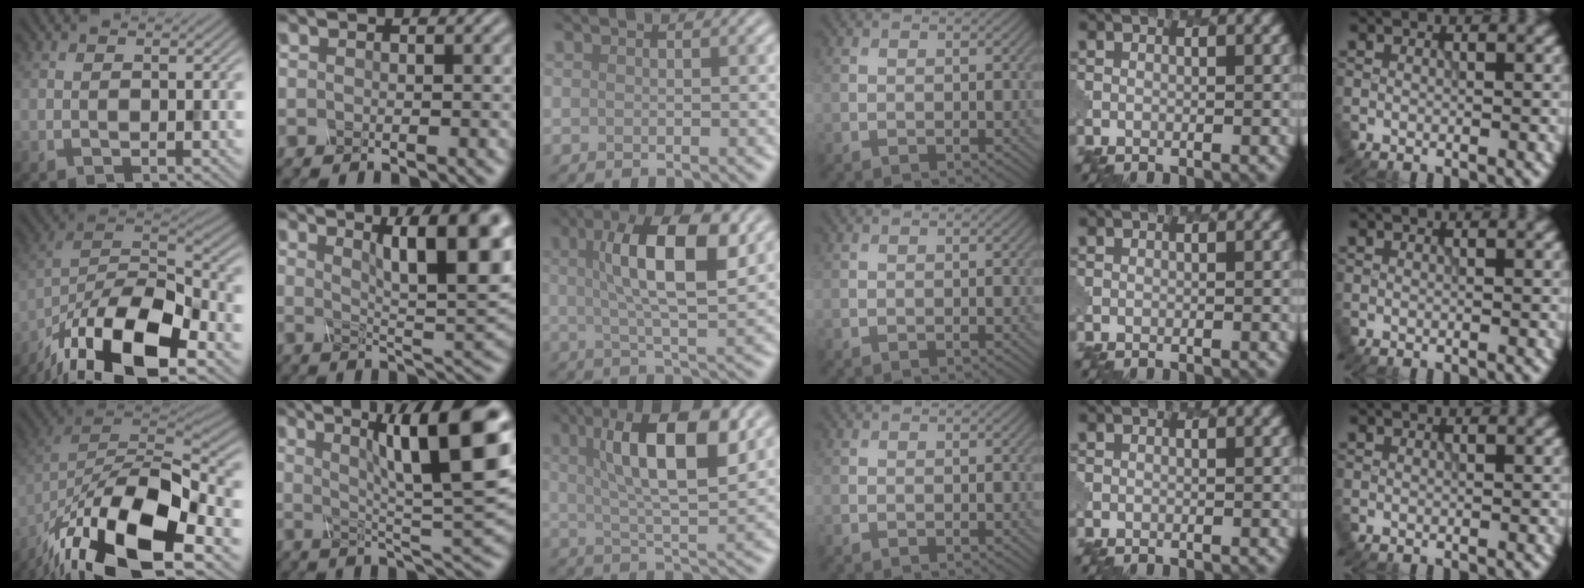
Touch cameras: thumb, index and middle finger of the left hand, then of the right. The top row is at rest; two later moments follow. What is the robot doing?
{"motion": "twist", "object": "rubiks cube"}